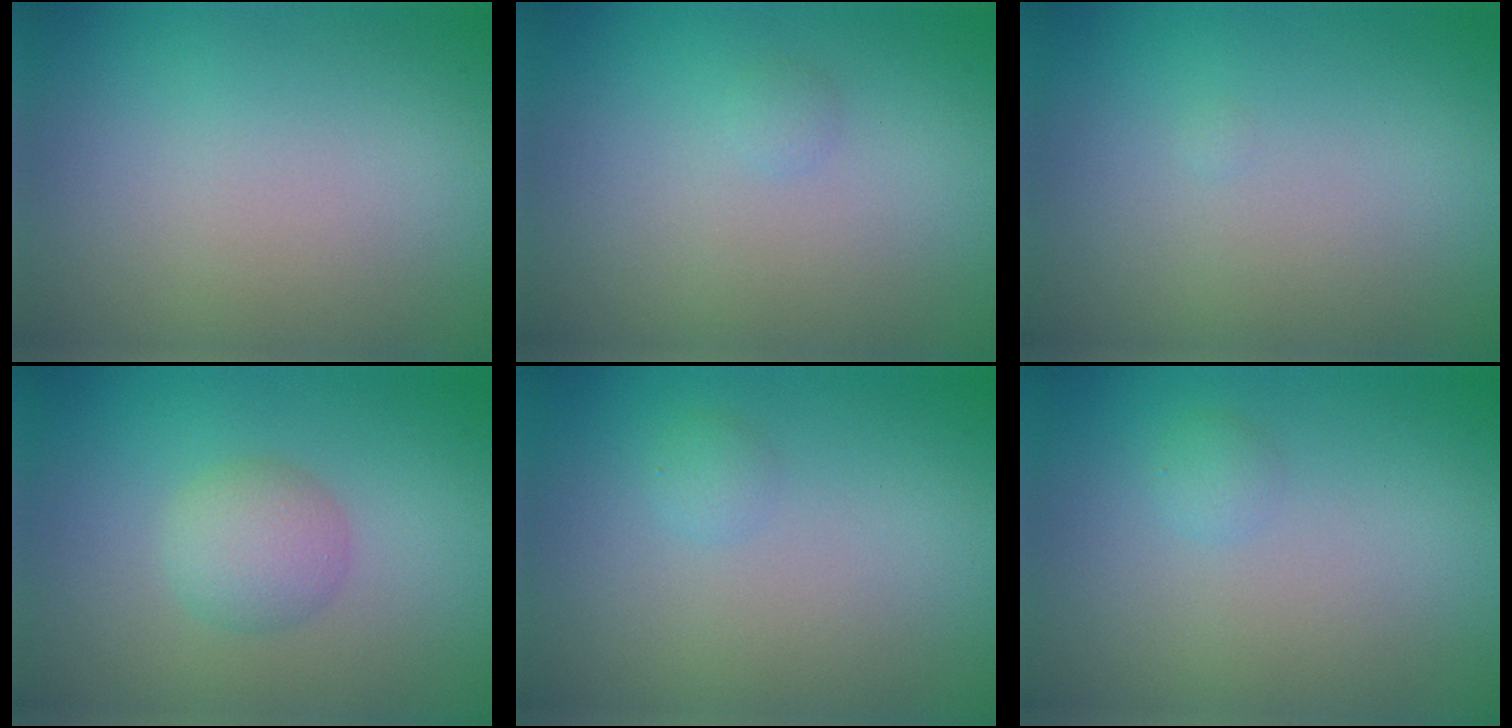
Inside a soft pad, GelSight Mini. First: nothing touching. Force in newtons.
{"total": 0.5, "press": 0.5, "slide": 0.0}
{"total": 0.0}
{"total": 2.6, "press": 2.6, "slide": 0.0}
{"total": 0.8, "press": 0.8, "slide": 0.1}
{"total": 0.8, "press": 0.8, "slide": 0.1}